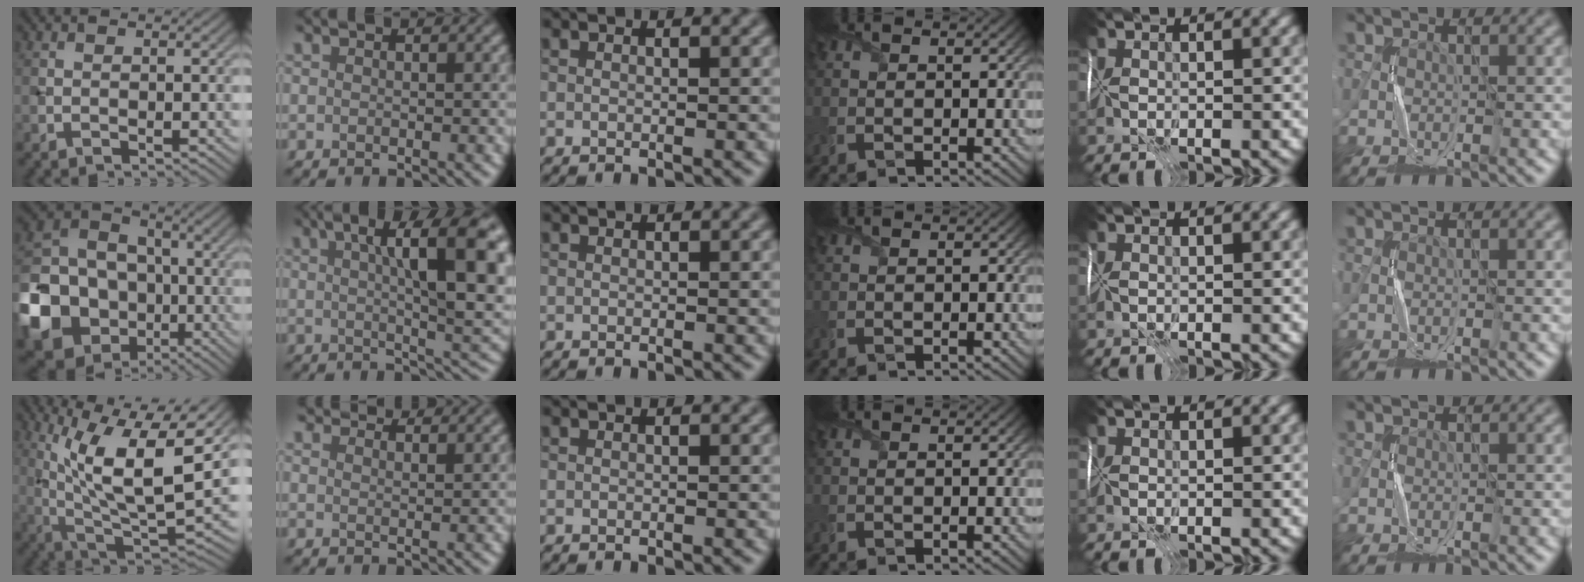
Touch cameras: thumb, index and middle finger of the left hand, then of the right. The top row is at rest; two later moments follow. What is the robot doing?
{"motion": "fold", "object": "wrapping paper"}